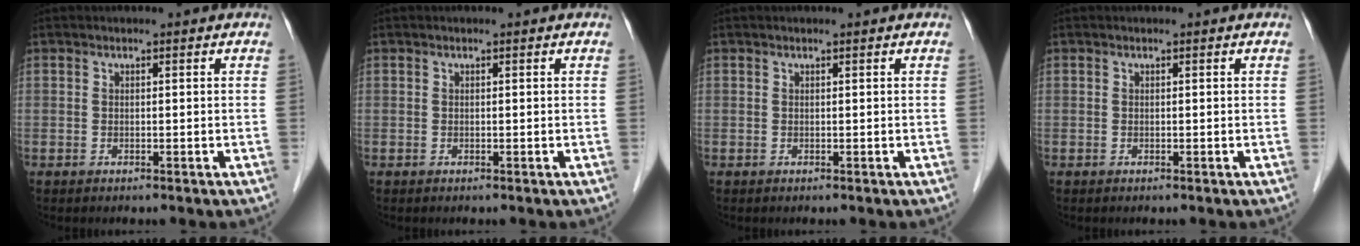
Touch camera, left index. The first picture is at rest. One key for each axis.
{"total": 0.0}
{"total": 0.0}
{"total": 0.0}